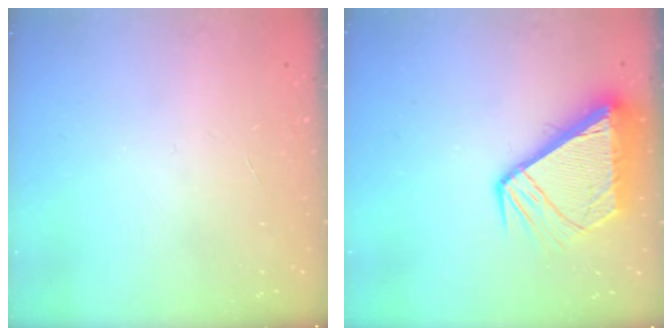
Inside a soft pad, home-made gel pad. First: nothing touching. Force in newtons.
{"total": 12.6, "press": 12.6, "slide": 1.5}